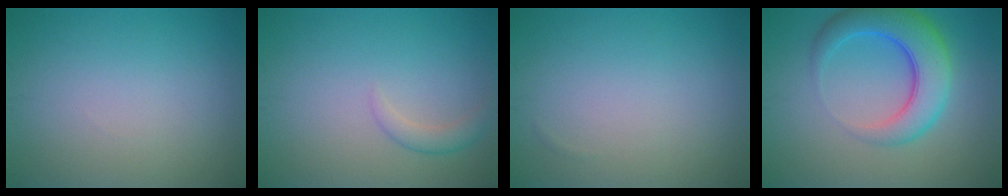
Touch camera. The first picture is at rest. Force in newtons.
{"total": 1.6, "press": 1.6, "slide": 0.0}
{"total": 0.0}
{"total": 6.7, "press": 6.7, "slide": 0.3}